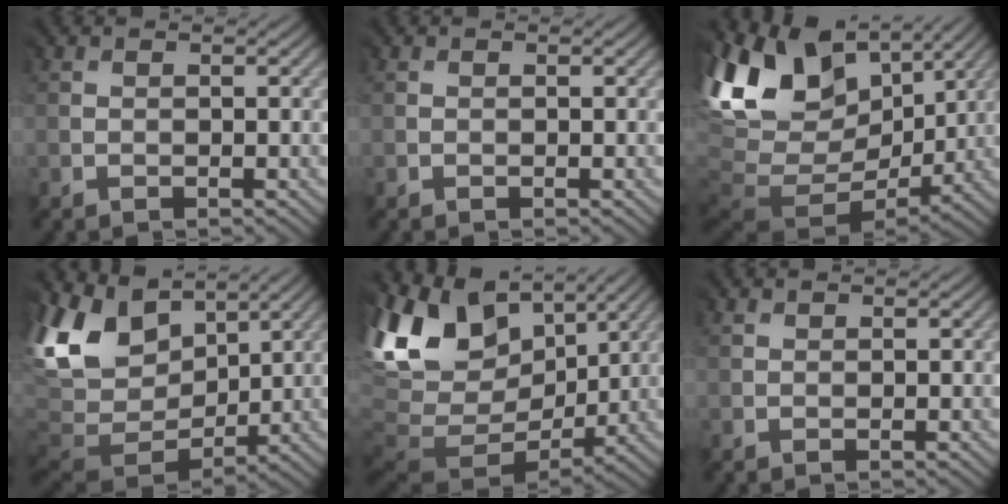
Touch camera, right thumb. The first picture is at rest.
{"total": 0.0}
{"total": 16.2, "force": [4.0, 11.8, 10.2], "torque": [-0.212, -0.030, 0.124]}
{"total": 12.0, "force": [4.4, 9.2, 6.4], "torque": [-0.187, 0.009, 0.090]}
{"total": 14.7, "force": [4.1, 10.8, 9.0], "torque": [-0.204, -0.016, 0.108]}
{"total": 1.2, "force": [0.9, 0.8, 0.2], "torque": [-0.001, 0.000, 0.018]}